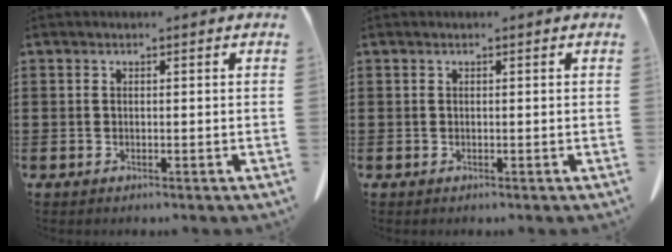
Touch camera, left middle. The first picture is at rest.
{"total": 0.0}